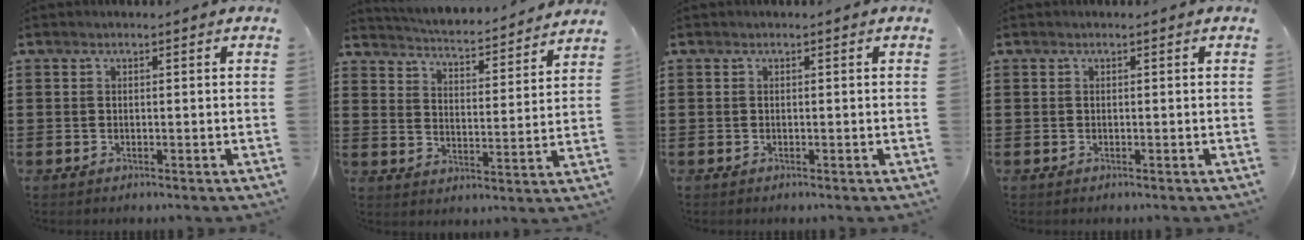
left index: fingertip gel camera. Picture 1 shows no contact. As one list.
[{"total": 3.8, "force": [3.7, -0.4, 0.3], "torque": [-0.028, -0.039, 0.056]}, {"total": 0.0}, {"total": 0.0}]